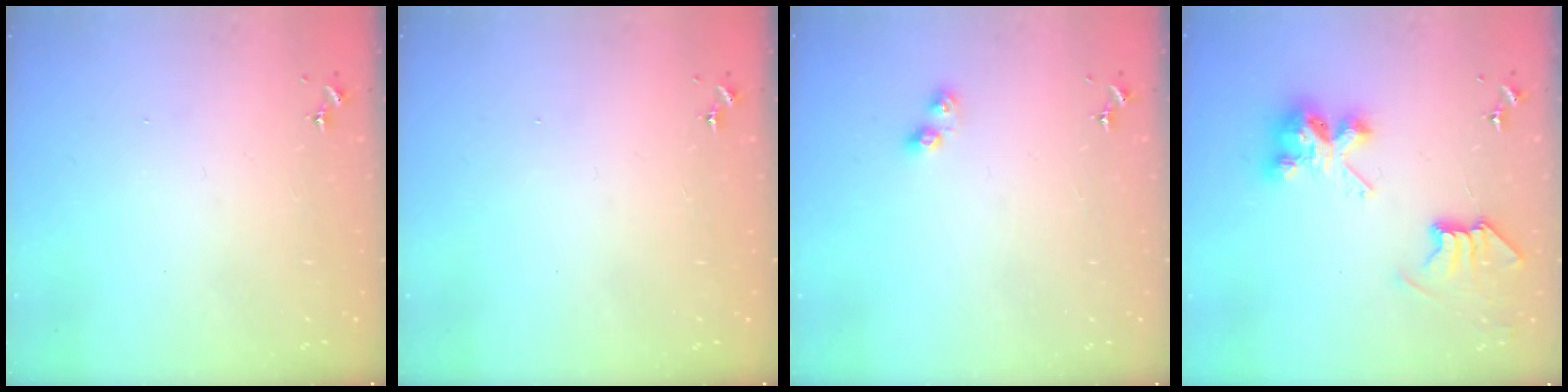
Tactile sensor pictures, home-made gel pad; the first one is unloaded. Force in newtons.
{"total": 0.0}
{"total": 5.1, "press": 5.1, "slide": 0.5}
{"total": 8.5, "press": 8.5, "slide": 0.1}